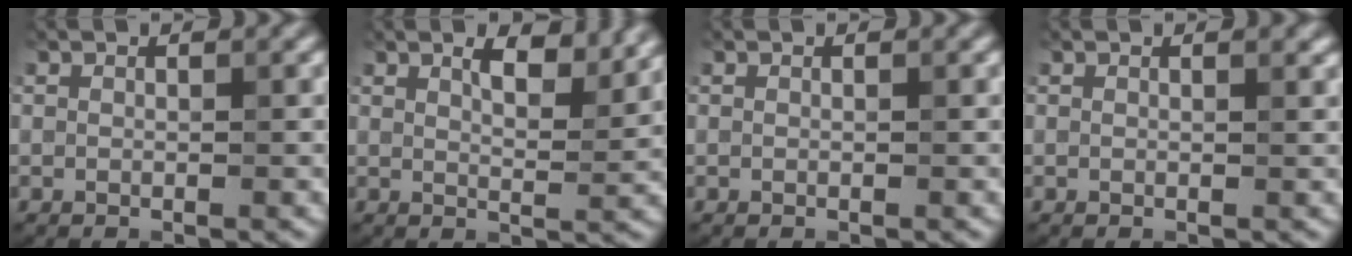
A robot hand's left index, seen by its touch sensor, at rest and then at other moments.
{"total": 4.4, "force": [3.0, 1.3, 3.0], "torque": [-0.043, 0.002, 0.044]}
{"total": 0.0}
{"total": 0.7, "force": [0.5, 0.1, 0.5], "torque": [-0.004, 0.001, 0.008]}